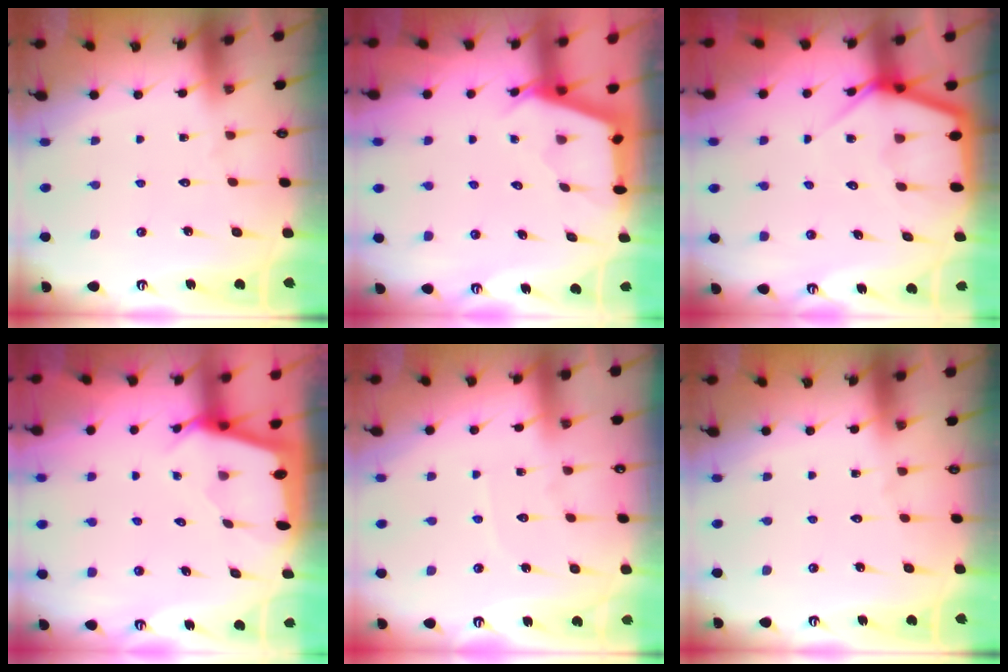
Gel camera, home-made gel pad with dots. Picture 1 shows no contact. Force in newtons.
{"total": 2.5, "press": 2.5, "slide": 0.3}
{"total": 6.0, "press": 6.0, "slide": 0.5}
{"total": 2.1, "press": 2.1, "slide": 0.1}
{"total": 2.9, "press": 2.9, "slide": 0.4}
{"total": 0.0}